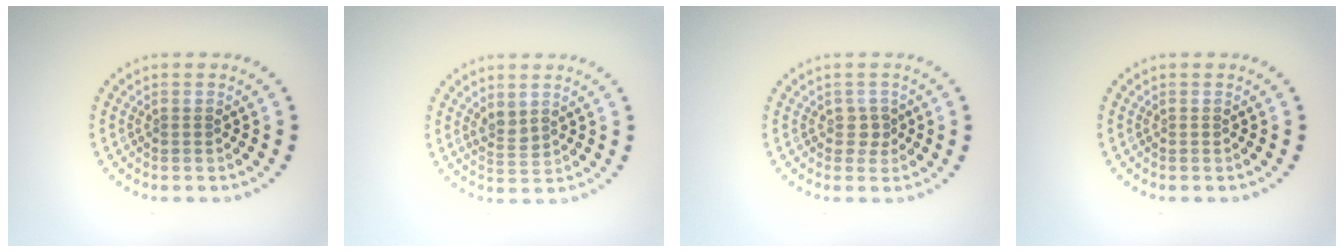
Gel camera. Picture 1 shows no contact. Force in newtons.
{"total": 1.5, "press": 1.3, "slide": 0.7}
{"total": 1.2, "press": 1.0, "slide": 0.7}
{"total": 0.0}